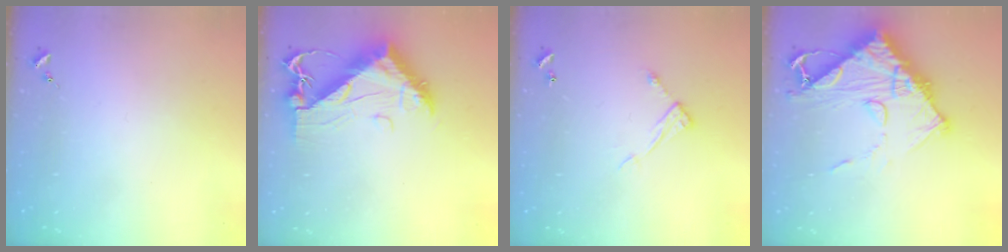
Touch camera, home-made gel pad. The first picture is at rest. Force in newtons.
{"total": 12.7, "press": 12.6, "slide": 1.1}
{"total": 7.6, "press": 7.6, "slide": 0.1}
{"total": 16.7, "press": 16.6, "slide": 1.9}